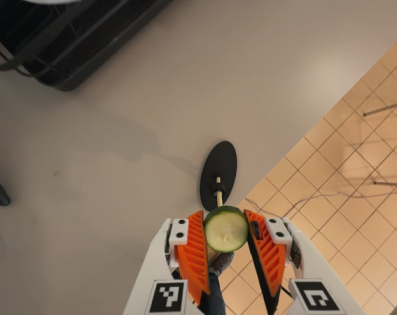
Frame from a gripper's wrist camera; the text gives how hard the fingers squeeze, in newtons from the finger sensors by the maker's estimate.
{"total": 9.6, "left": 9.7, "right": 9.5}